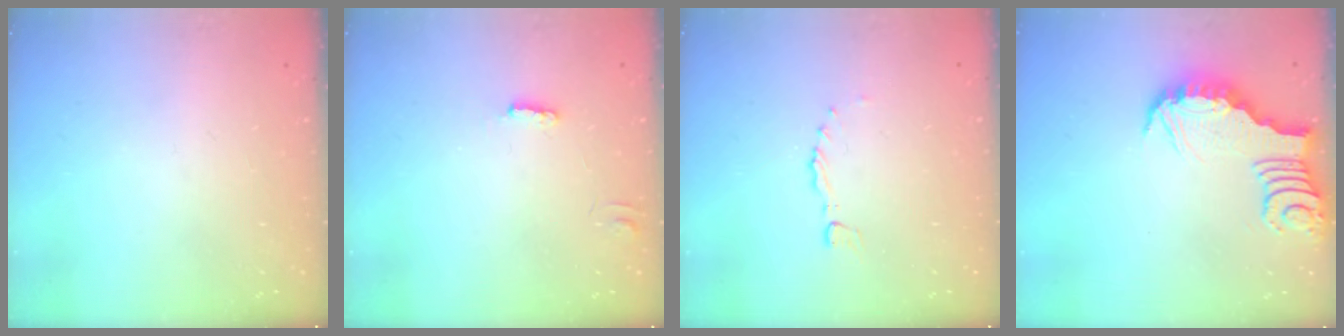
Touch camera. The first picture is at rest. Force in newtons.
{"total": 2.6, "press": 2.6, "slide": 0.4}
{"total": 0.0}
{"total": 4.1, "press": 4.1, "slide": 0.0}